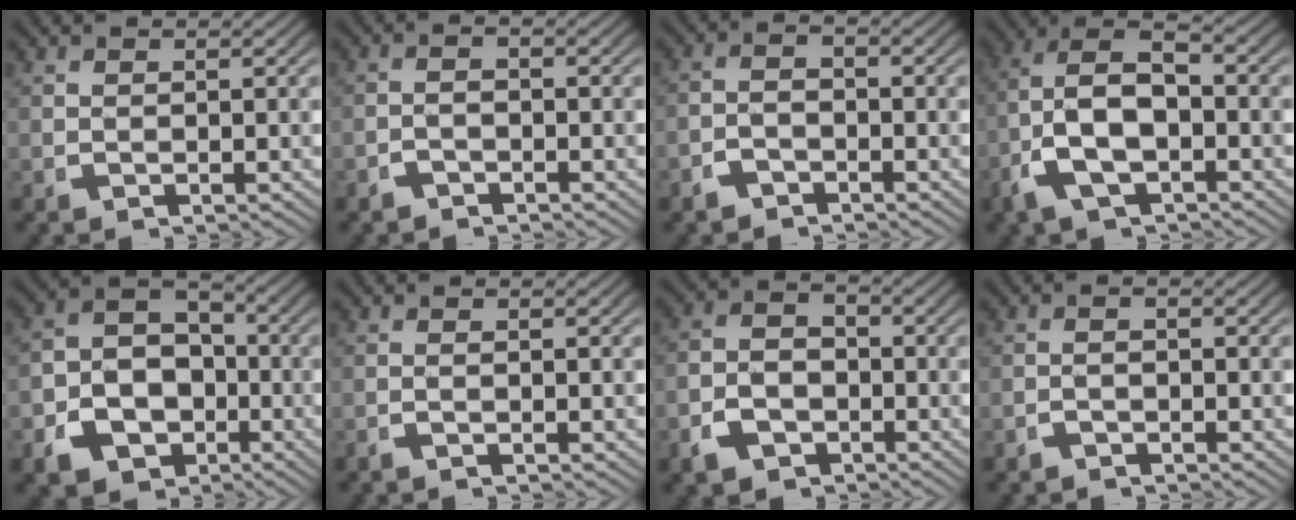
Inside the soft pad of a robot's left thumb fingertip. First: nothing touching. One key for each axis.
{"total": 1.4, "fx": -1.2, "fy": 0.4, "fz": 0.4, "tx": -0.013, "ty": 0.000, "tz": -0.023}
{"total": 2.1, "fx": -1.6, "fy": 1.1, "fz": 0.7, "tx": -0.017, "ty": -0.005, "tz": -0.030}
{"total": 8.5, "fx": -0.6, "fy": 5.5, "fz": 6.4, "tx": -0.160, "ty": -0.022, "tz": -0.001}
{"total": 12.1, "fx": -2.6, "fy": 10.0, "fz": 6.4, "tx": -0.114, "ty": -0.028, "tz": -0.043}
{"total": 0.9, "fx": -0.6, "fy": -0.3, "fz": 0.5, "tx": -0.010, "ty": 0.006, "tz": -0.015}
{"total": 5.4, "fx": -1.9, "fy": 4.2, "fz": 2.9, "tx": -0.049, "ty": -0.016, "tz": -0.028}
{"total": 1.1, "fx": -1.0, "fy": 0.2, "fz": 0.4, "tx": -0.010, "ty": 0.004, "tz": -0.020}